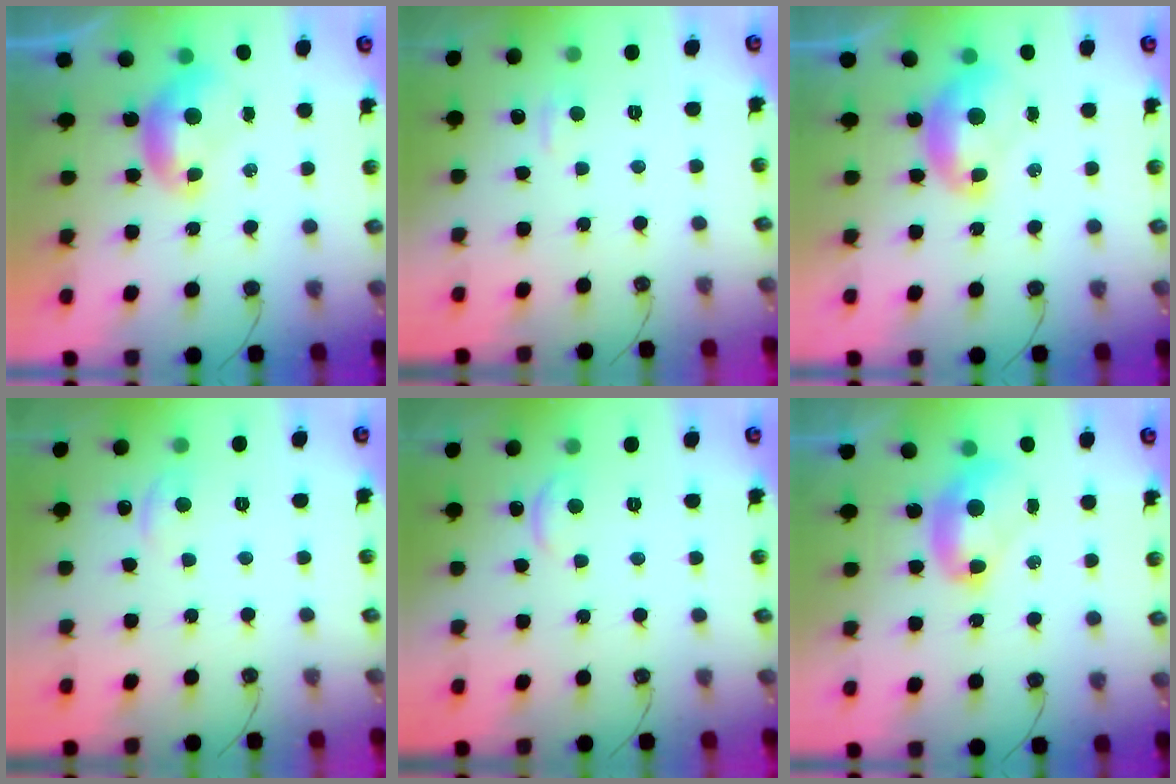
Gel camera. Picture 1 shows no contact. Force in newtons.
{"total": 1.4, "press": 1.3, "slide": 0.7}
{"total": 2.1, "press": 2.0, "slide": 0.4}
{"total": 1.0, "press": 0.7, "slide": 0.7}
{"total": 1.0, "press": 0.9, "slide": 0.4}
{"total": 2.8, "press": 2.8, "slide": 0.1}